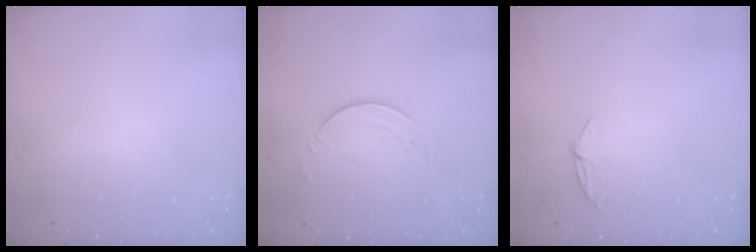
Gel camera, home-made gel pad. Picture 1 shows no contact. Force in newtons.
{"total": 1.9, "press": 1.9, "slide": 0.1}
{"total": 4.9, "press": 4.8, "slide": 0.6}